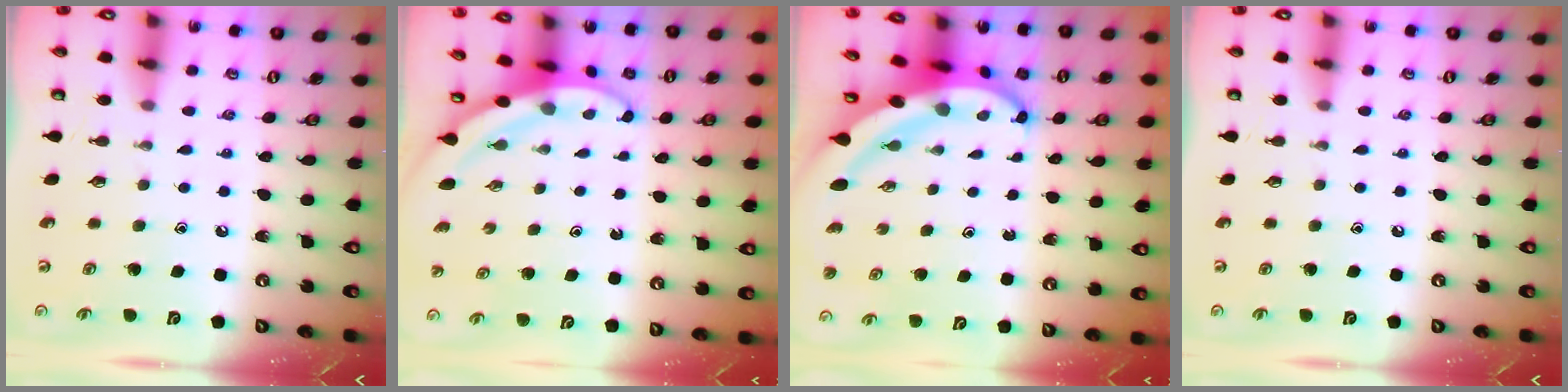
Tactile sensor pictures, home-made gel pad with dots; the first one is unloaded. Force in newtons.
{"total": 3.6, "press": 3.6, "slide": 0.2}
{"total": 7.8, "press": 7.8, "slide": 0.5}
{"total": 0.0}